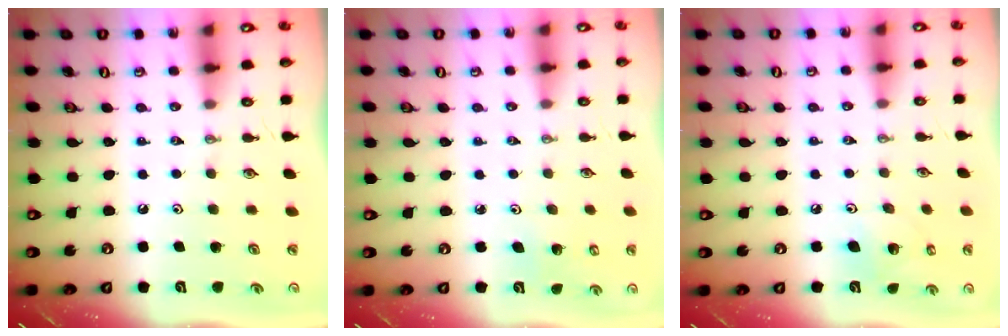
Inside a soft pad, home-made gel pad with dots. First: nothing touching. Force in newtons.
{"total": 2.8, "press": 2.7, "slide": 1.0}
{"total": 7.2, "press": 6.9, "slide": 1.9}